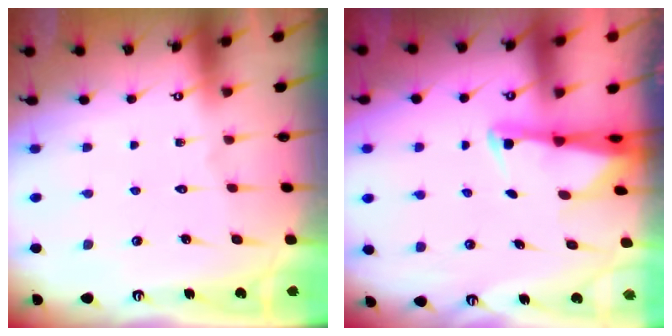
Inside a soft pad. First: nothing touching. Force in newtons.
{"total": 2.3, "press": 2.3, "slide": 0.5}